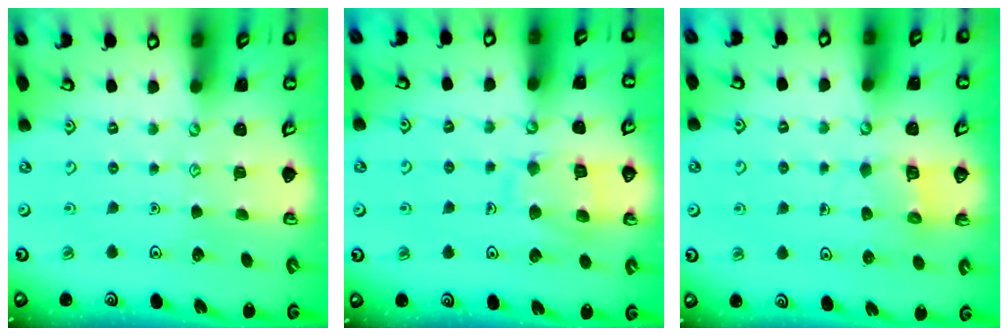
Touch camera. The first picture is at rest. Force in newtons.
{"total": 10.3, "press": 10.3, "slide": 0.9}
{"total": 5.5, "press": 5.5, "slide": 0.5}